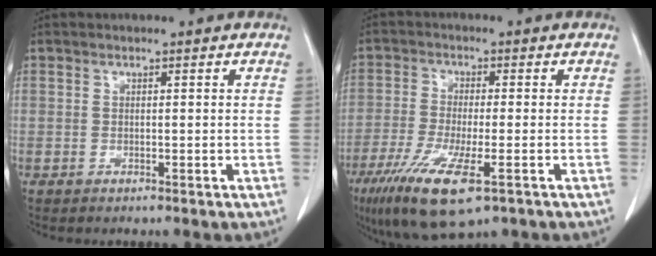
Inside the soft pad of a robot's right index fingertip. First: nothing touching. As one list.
[{"total": 11.9, "force": [-6.5, 2.4, 9.7], "torque": [-0.181, -0.033, -0.109]}]